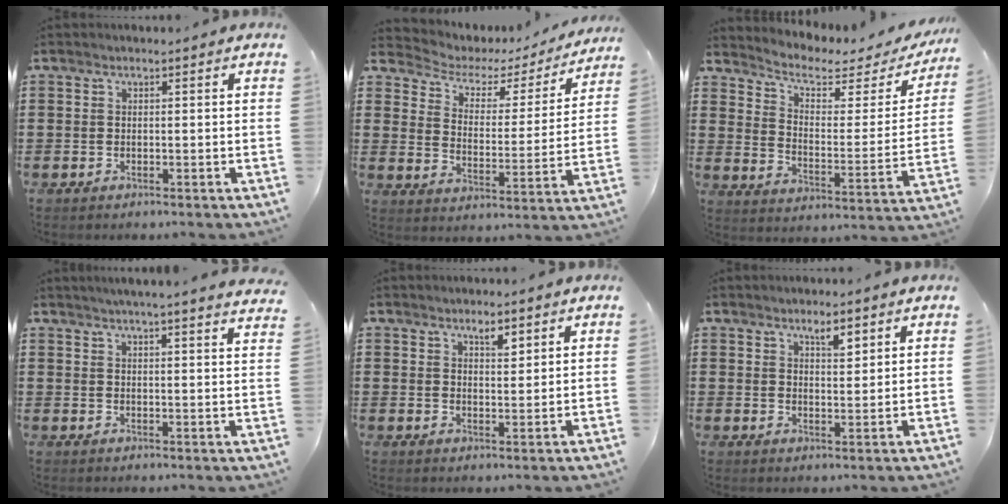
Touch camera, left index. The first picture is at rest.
{"total": 3.2, "force": [2.3, 1.9, 1.1], "torque": [-0.041, -0.018, 0.027]}
{"total": 4.5, "force": [3.2, 1.8, 2.6], "torque": [-0.061, -0.021, 0.045]}
{"total": 3.6, "force": [3.3, -1.0, 0.8], "torque": [-0.027, -0.016, 0.057]}
{"total": 3.0, "force": [2.2, 1.1, 1.7], "torque": [-0.021, -0.003, 0.036]}
{"total": 3.5, "force": [2.5, 1.1, 2.1], "torque": [-0.028, -0.001, 0.042]}